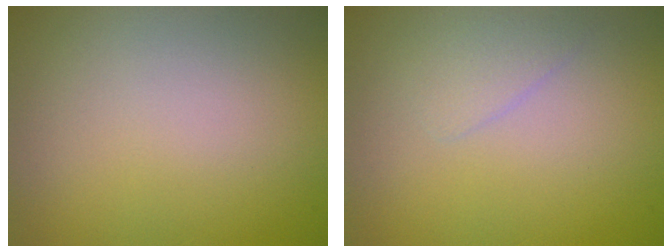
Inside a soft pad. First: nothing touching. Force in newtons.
{"total": 1.4, "press": 1.4, "slide": 0.0}